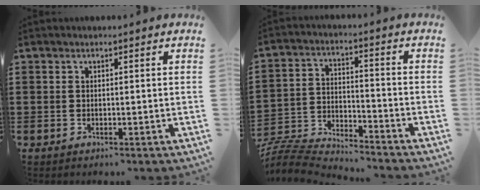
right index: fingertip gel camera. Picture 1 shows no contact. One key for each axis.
{"total": 6.7, "fx": -6.7, "fy": 0.6, "fz": 0.6, "tx": -0.033, "ty": -0.001, "tz": -0.140}